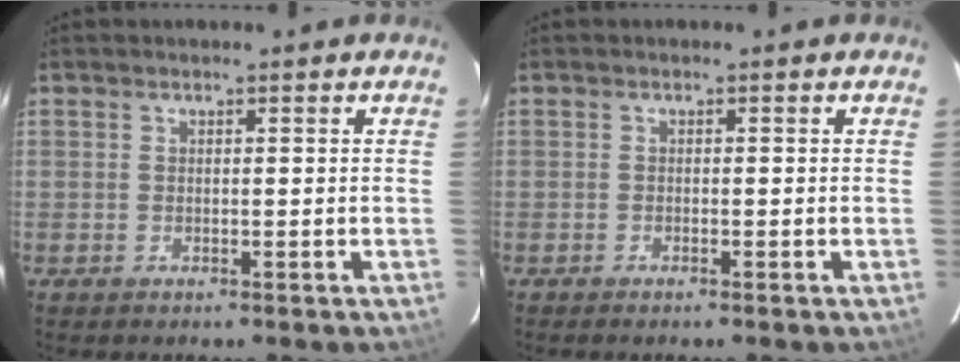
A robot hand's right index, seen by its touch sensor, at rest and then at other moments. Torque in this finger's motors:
{"motor_torque": [-0.14, -0.11, 0.07, 0.00]}